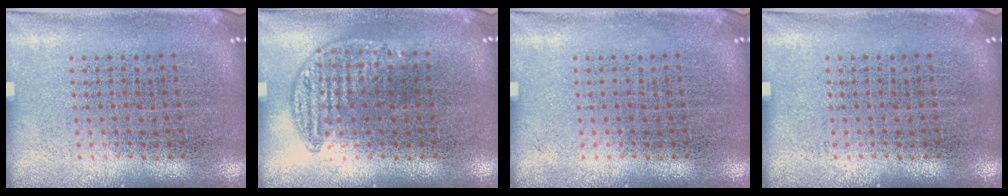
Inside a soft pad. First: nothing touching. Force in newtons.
{"total": 0.8, "press": 0.6, "slide": 0.5}
{"total": 0.0}
{"total": 0.0}